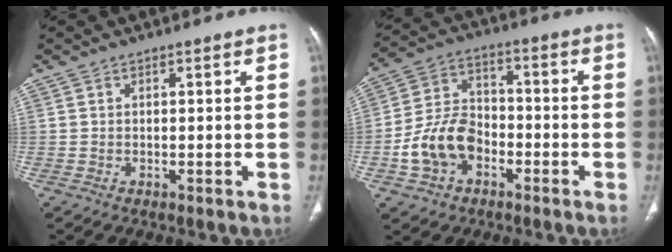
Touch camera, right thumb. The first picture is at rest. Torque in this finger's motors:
{"motor_torque": [1.54, 1.30, 0.92, -1.04, 0.20]}